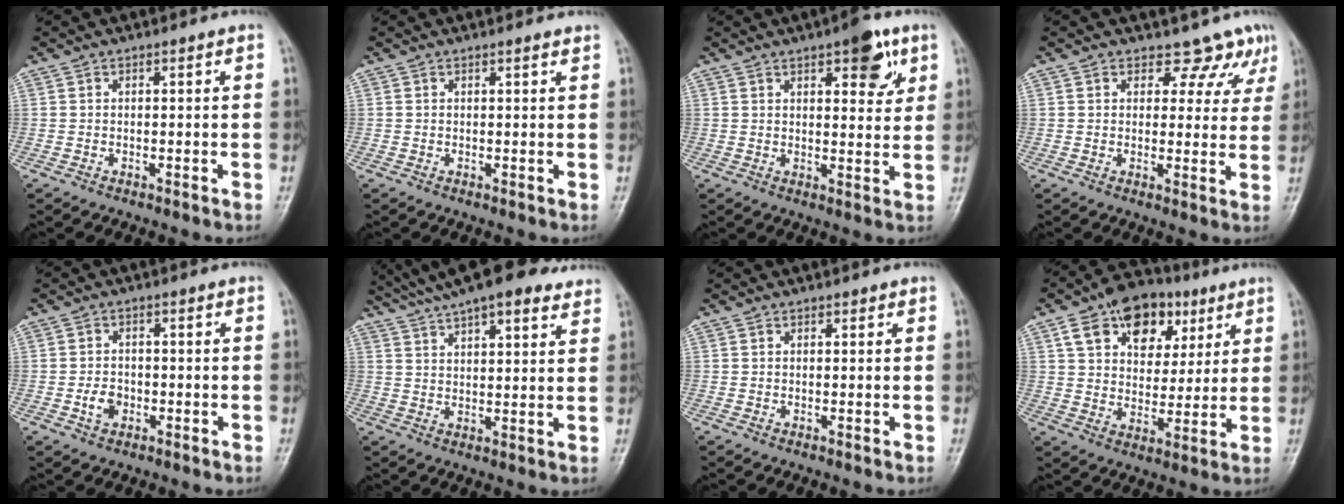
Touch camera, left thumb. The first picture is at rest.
{"total": 0.9, "force": [0.8, 0.1, 0.4], "torque": [-0.005, -0.002, 0.010]}
{"total": 8.5, "force": [4.3, 3.3, 6.5], "torque": [-0.061, -0.018, 0.053]}
{"total": 6.8, "force": [5.3, 4.1, 1.2], "torque": [0.026, -0.029, 0.056]}
{"total": 3.4, "force": [-1.1, 2.6, 1.9], "torque": [-0.025, 0.008, -0.020]}
{"total": 18.4, "force": [14.3, 5.4, 10.2], "torque": [-0.149, -0.010, 0.206]}
{"total": 0.7, "force": [0.5, 0.4, 0.3], "torque": [0.000, -0.002, 0.005]}
{"total": 16.3, "force": [7.9, 10.7, 9.5], "torque": [-0.111, -0.012, 0.130]}